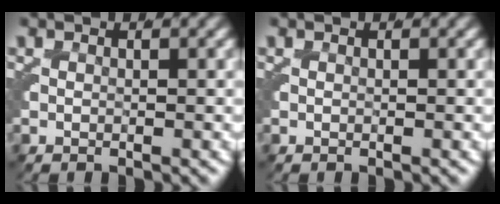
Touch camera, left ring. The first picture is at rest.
{"total": 0.0}